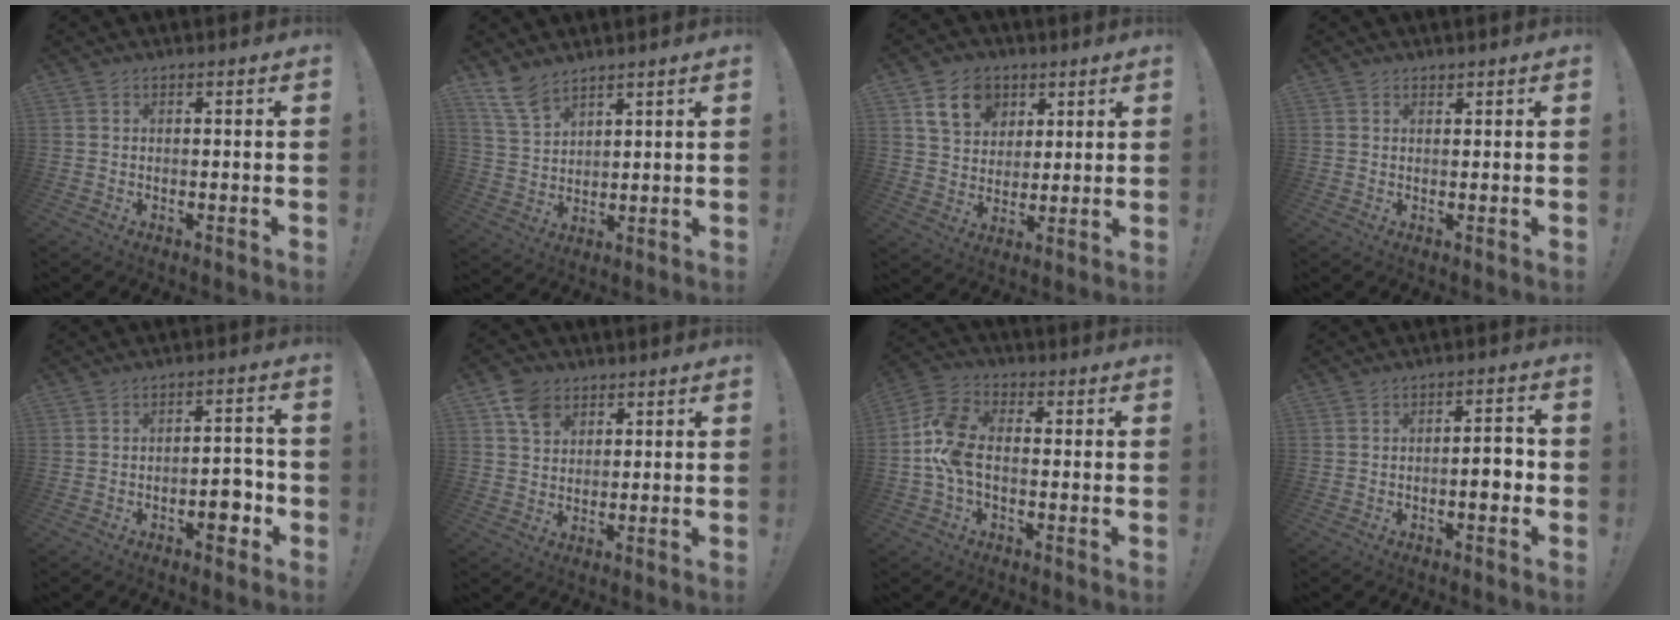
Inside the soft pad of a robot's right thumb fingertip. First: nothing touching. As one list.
[{"total": 9.0, "force": [7.1, 4.4, 3.4], "torque": [-0.065, -0.043, 0.141]}, {"total": 12.4, "force": [6.1, 9.4, 5.2], "torque": [-0.085, -0.019, 0.121]}, {"total": 1.0, "force": [0.9, 0.4, 0.1], "torque": [0.004, -0.005, 0.017]}, {"total": 7.0, "force": [-3.2, 3.1, 5.5], "torque": [-0.063, 0.015, -0.053]}, {"total": 7.3, "force": [4.1, 5.5, 2.7], "torque": [-0.038, -0.018, 0.079]}, {"total": 11.0, "force": [-1.2, 7.1, 8.4], "torque": [-0.165, 0.011, -0.017]}, {"total": 5.5, "force": [-1.6, 1.8, 4.9], "torque": [-0.072, 0.009, -0.030]}]